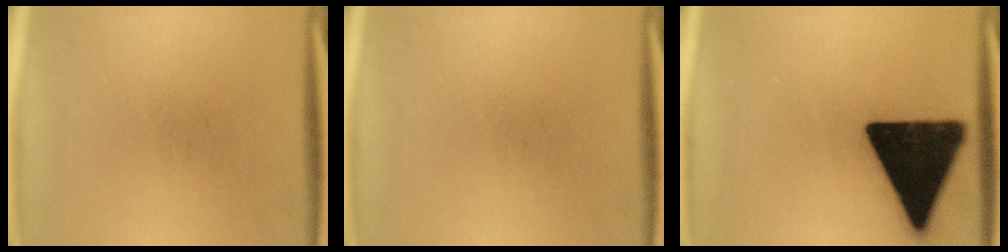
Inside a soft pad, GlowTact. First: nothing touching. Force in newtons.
{"total": 0.0}
{"total": 19.6}